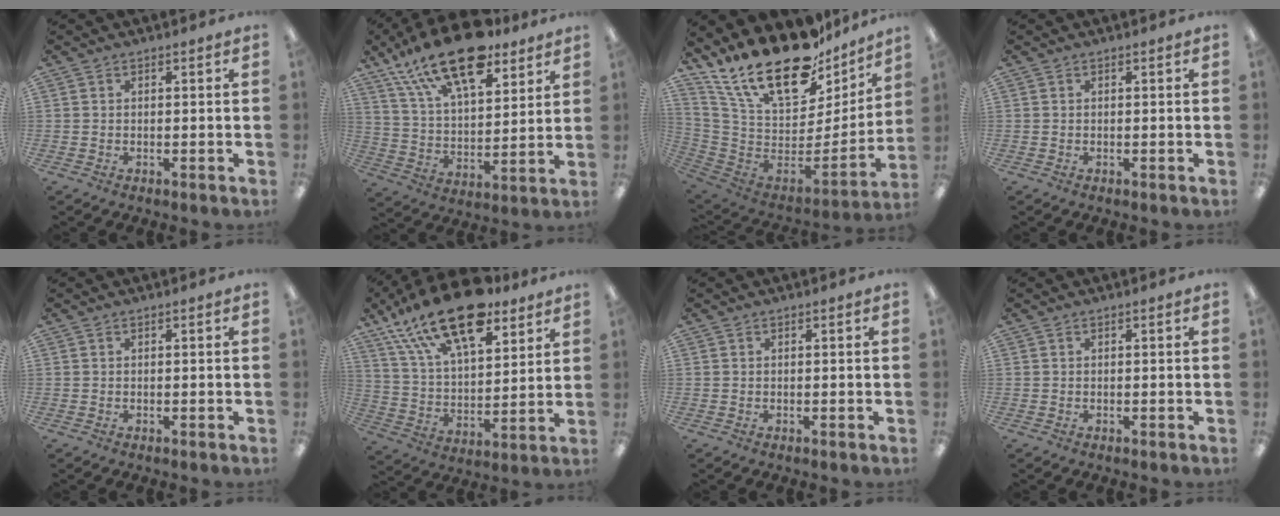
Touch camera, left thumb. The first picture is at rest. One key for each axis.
{"total": 20.5, "fx": 14.1, "fy": 8.5, "fz": 12.1, "tx": -0.217, "ty": -0.068, "tz": 0.249}
{"total": 26.0, "fx": 18.7, "fy": 10.4, "fz": 14.7, "tx": -0.258, "ty": -0.139, "tz": 0.337}
{"total": 0.0}
{"total": 0.0}
{"total": 21.3, "fx": 14.5, "fy": 9.1, "fz": 12.7, "tx": -0.218, "ty": -0.072, "tz": 0.256}
{"total": 0.0}
{"total": 0.0}